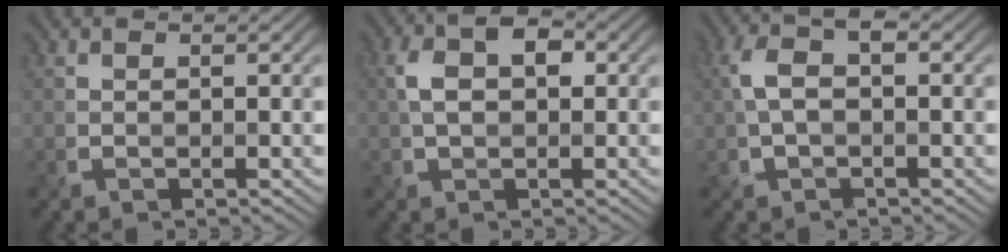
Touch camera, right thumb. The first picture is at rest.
{"total": 5.5, "force": [0.9, 3.3, 4.3], "torque": [-0.083, 0.009, 0.006]}
{"total": 5.3, "force": [0.7, 2.8, 4.4], "torque": [-0.101, 0.012, 0.008]}